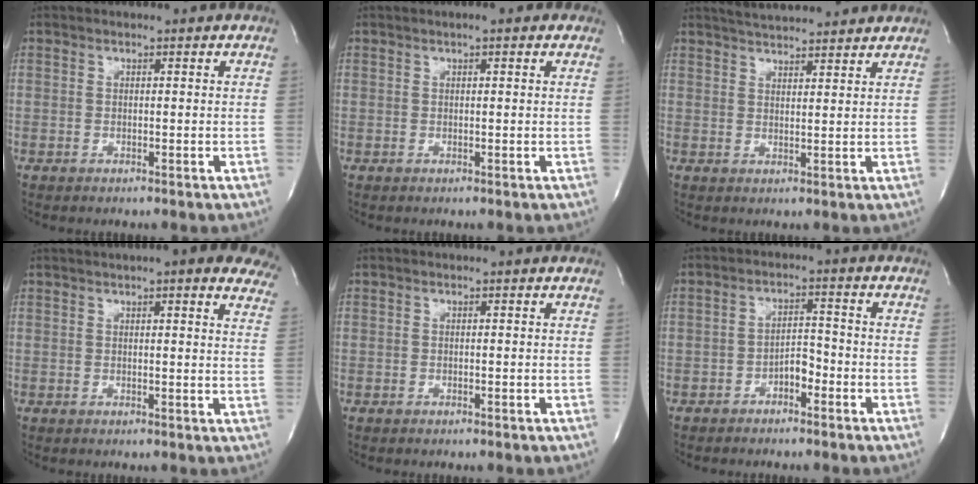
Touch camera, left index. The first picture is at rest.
{"total": 1.7, "force": [0.9, 0.5, 1.3], "torque": [-0.022, 0.006, 0.008]}
{"total": 8.8, "force": [8.2, 0.9, 3.0], "torque": [-0.055, 0.022, 0.117]}
{"total": 13.3, "force": [10.3, 2.5, 8.0], "torque": [-0.097, 0.014, 0.108]}
{"total": 0.0}
{"total": 3.2, "force": [-2.1, 1.4, 2.1], "torque": [-0.032, 0.010, -0.037]}